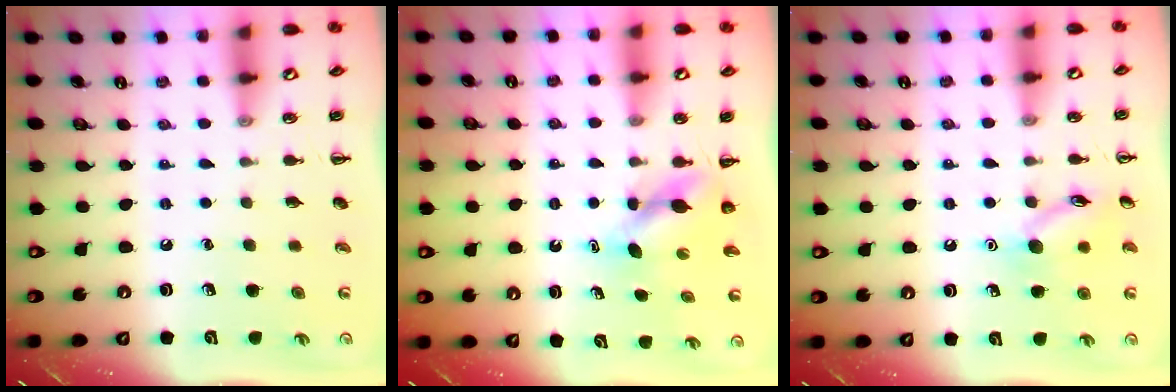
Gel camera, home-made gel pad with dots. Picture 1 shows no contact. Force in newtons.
{"total": 4.6, "press": 4.6, "slide": 0.4}
{"total": 10.6, "press": 10.6, "slide": 0.5}